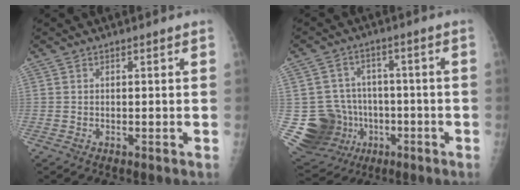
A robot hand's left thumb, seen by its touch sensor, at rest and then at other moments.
{"total": 15.2, "force": [-3.2, 14.1, 4.9], "torque": [-0.085, 0.041, -0.033]}